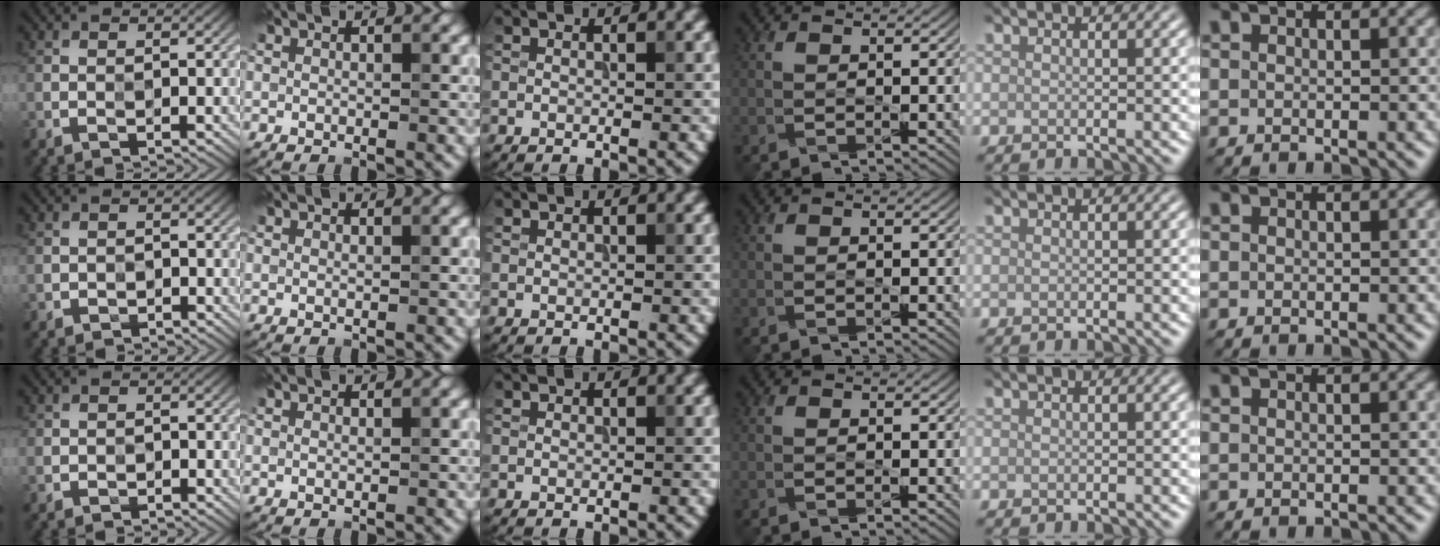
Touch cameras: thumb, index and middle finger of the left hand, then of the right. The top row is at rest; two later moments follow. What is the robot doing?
{"motion": "press", "object": "stopwatch"}